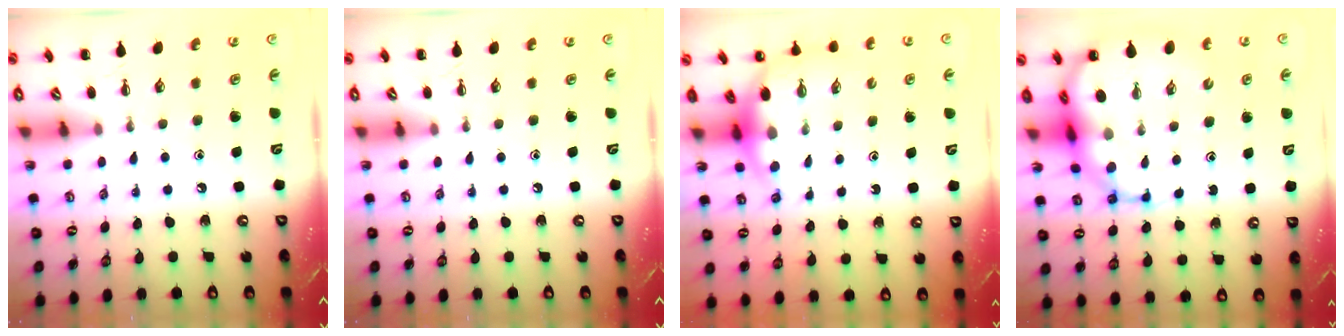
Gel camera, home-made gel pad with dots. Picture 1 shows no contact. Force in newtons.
{"total": 0.0}
{"total": 7.2, "press": 7.1, "slide": 1.1}
{"total": 13.2, "press": 12.8, "slide": 3.5}